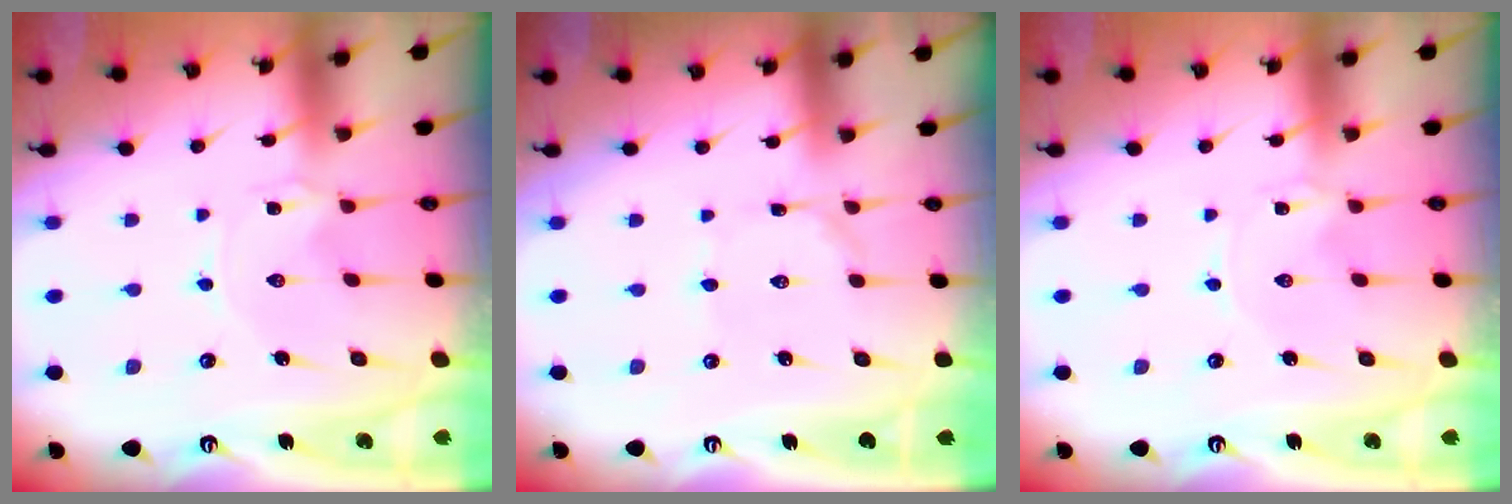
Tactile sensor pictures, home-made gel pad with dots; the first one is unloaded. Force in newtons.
{"total": 0.9, "press": 0.9, "slide": 0.1}
{"total": 0.0}